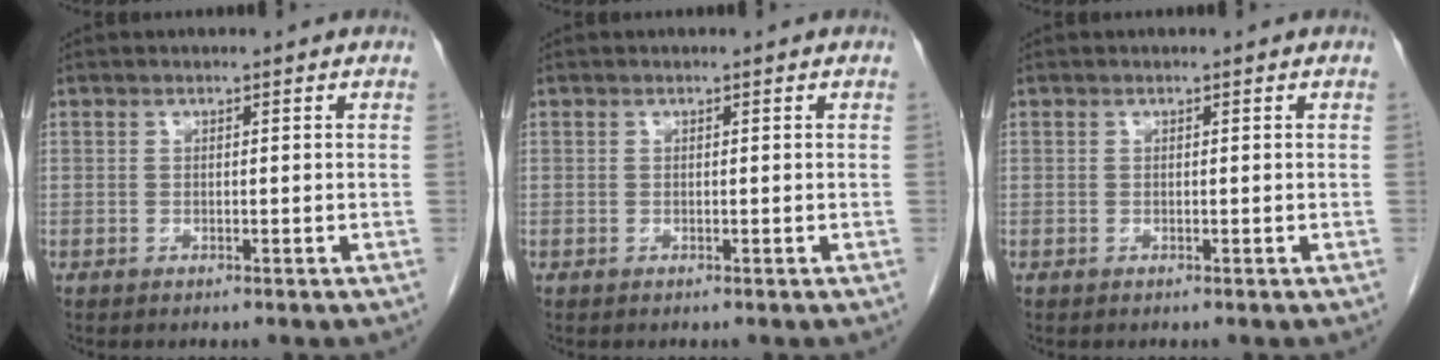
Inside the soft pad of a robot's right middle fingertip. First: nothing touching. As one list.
[{"total": 0.0}, {"total": 0.0}]